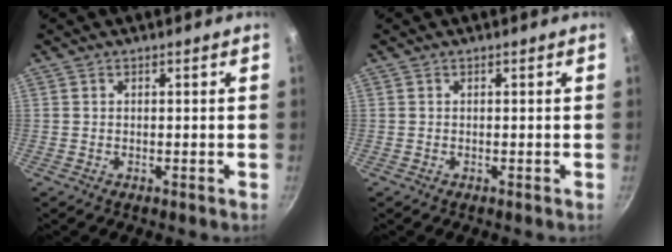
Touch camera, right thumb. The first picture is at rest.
{"total": 0.0}